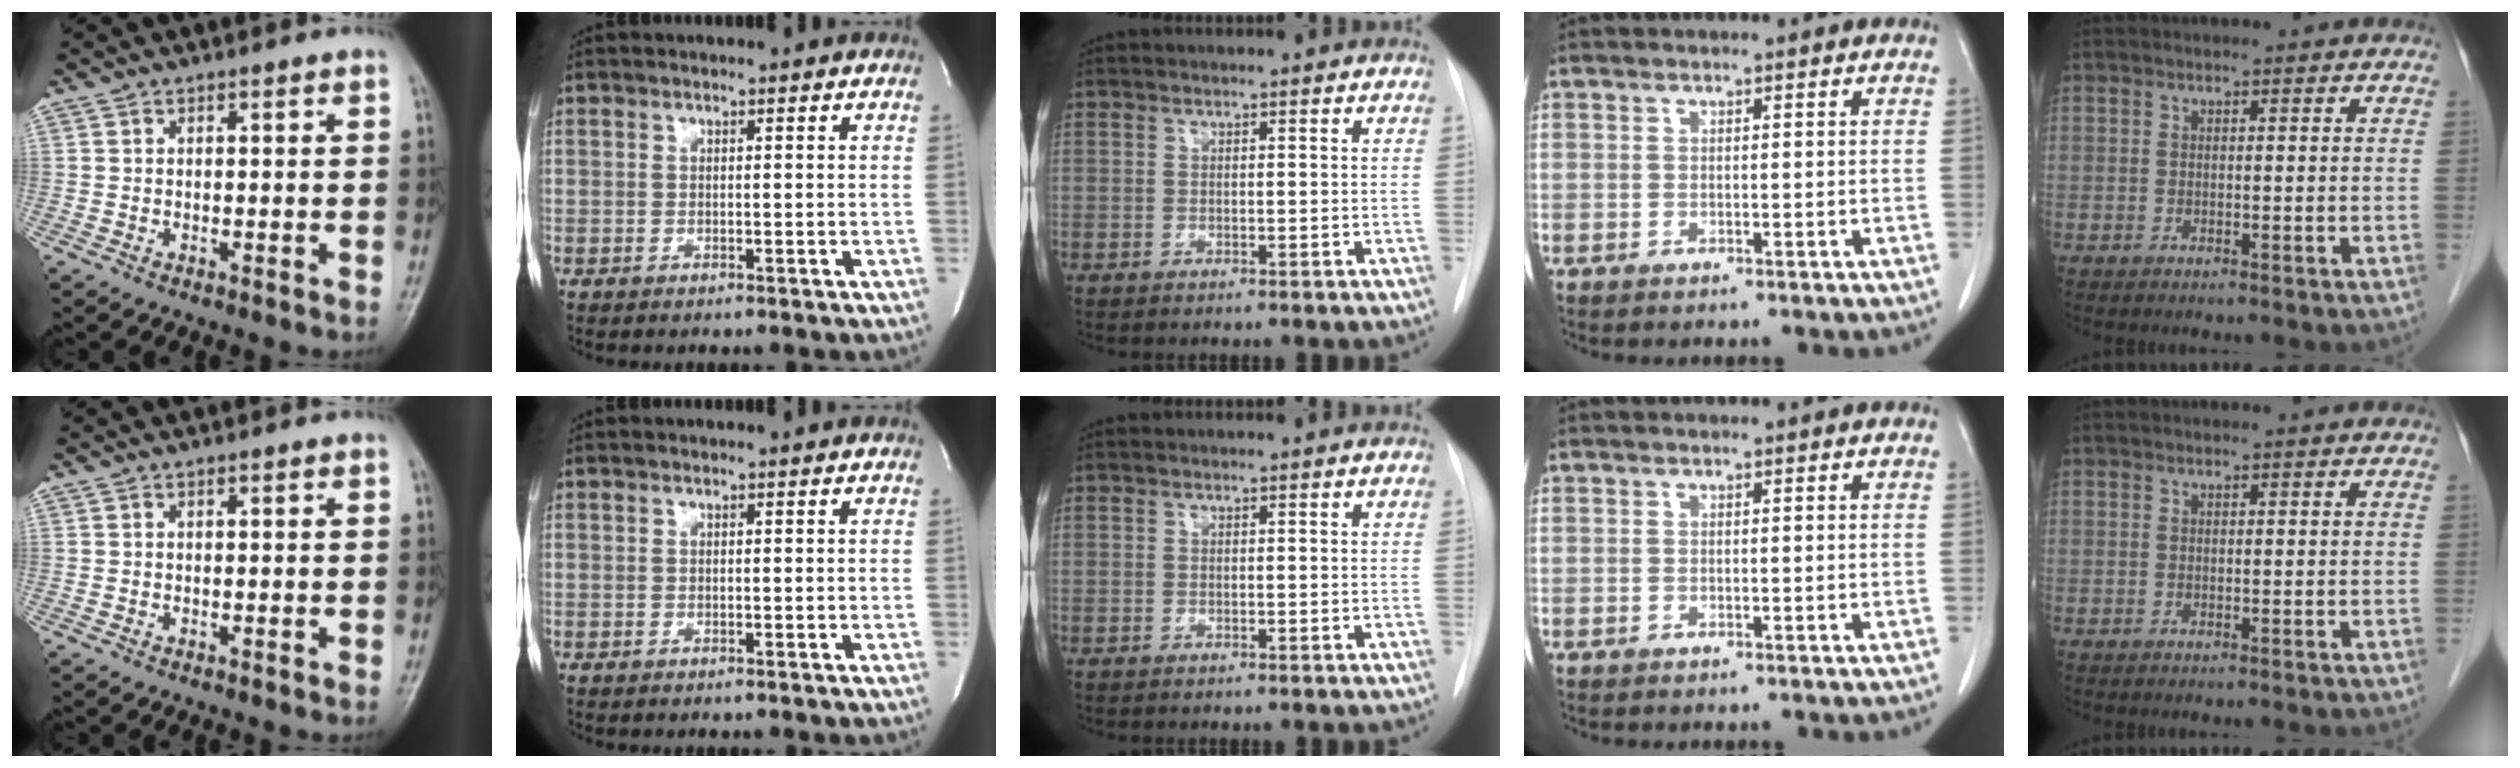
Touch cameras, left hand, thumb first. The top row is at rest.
{}